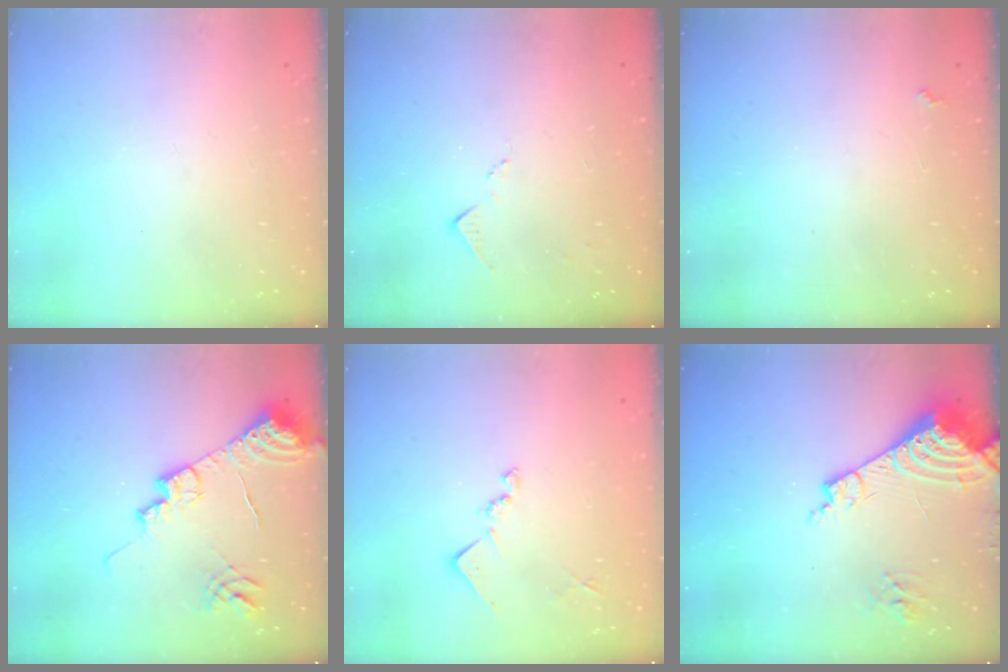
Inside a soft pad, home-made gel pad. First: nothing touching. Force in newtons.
{"total": 5.5, "press": 5.5, "slide": 0.8}
{"total": 1.9, "press": 1.9, "slide": 0.3}
{"total": 15.0, "press": 14.9, "slide": 1.5}
{"total": 10.7, "press": 10.7, "slide": 0.5}
{"total": 13.2, "press": 13.1, "slide": 1.7}